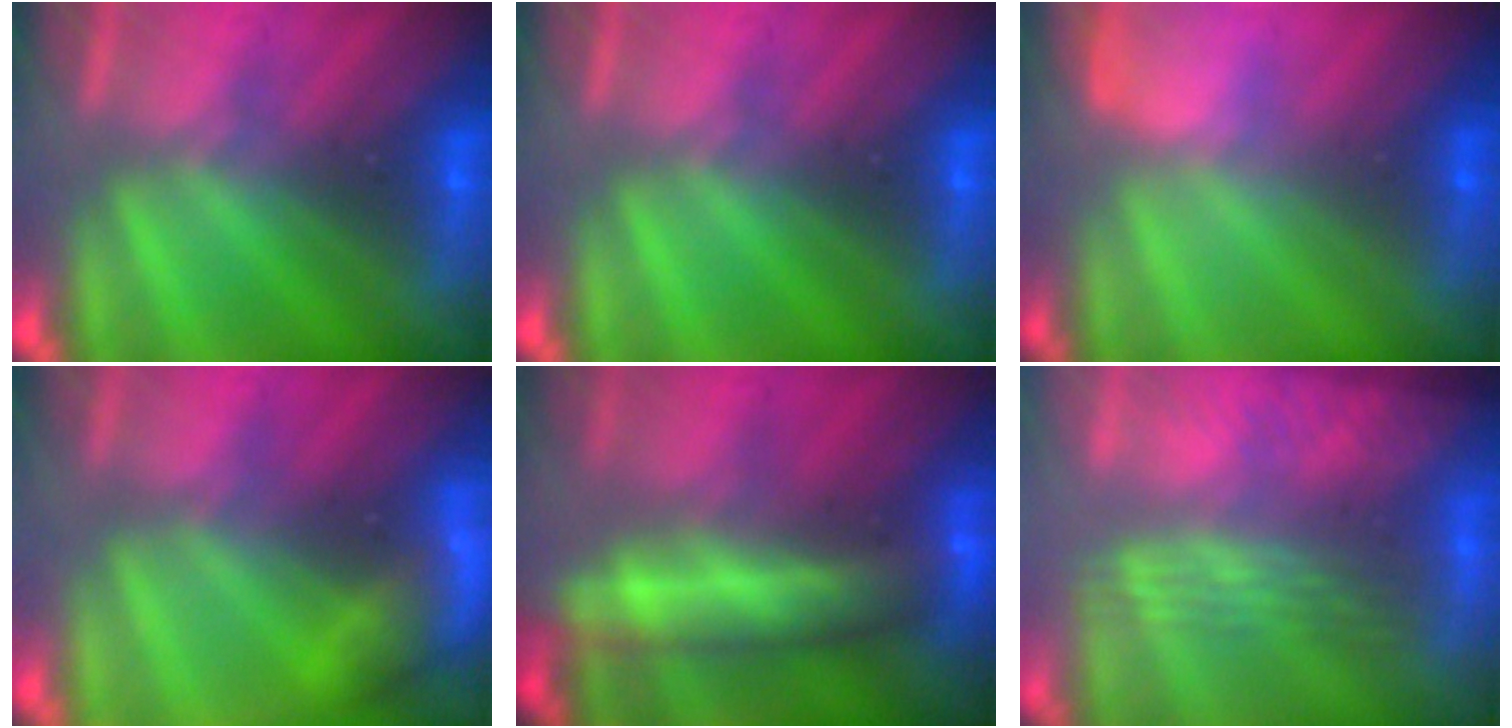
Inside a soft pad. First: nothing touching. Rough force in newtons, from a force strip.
{"total": 0.0}
{"total": 2.7}
{"total": 3.1}
{"total": 8.4}
{"total": 2.7}